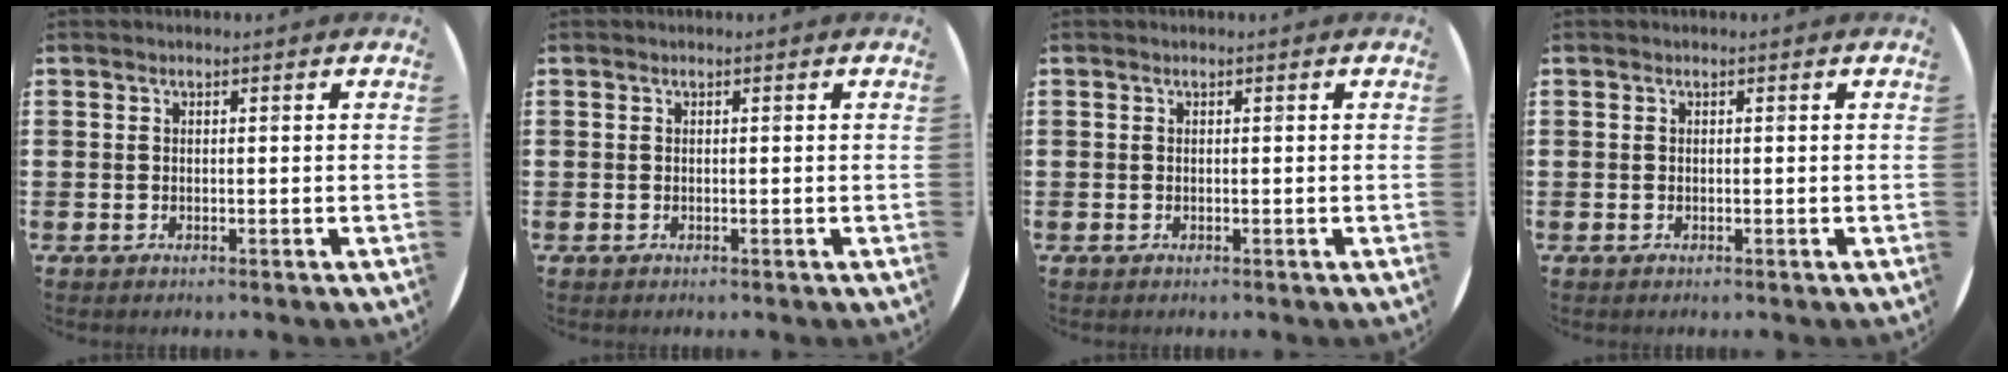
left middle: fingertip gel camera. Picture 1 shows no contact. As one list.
[{"total": 0.0}, {"total": 0.0}, {"total": 0.0}]